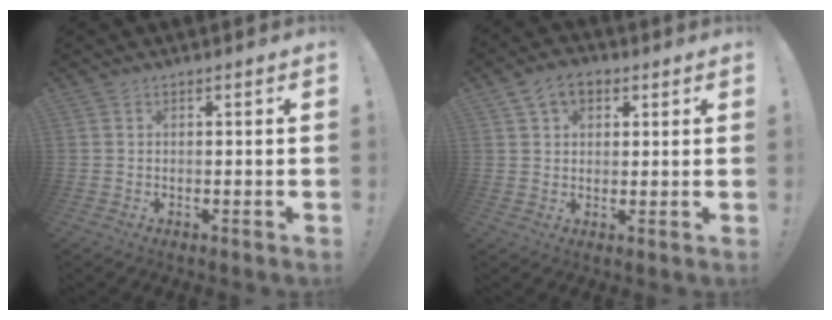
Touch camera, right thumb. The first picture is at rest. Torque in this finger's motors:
{"motor_torque": [0.01, 0.02, -0.02, 0.03, 0.00]}